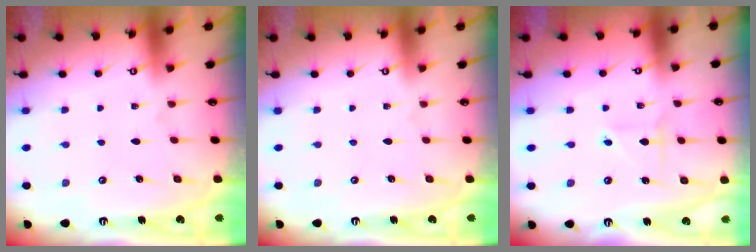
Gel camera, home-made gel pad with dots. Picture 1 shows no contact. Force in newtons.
{"total": 0.0}
{"total": 2.7, "press": 2.7, "slide": 0.1}